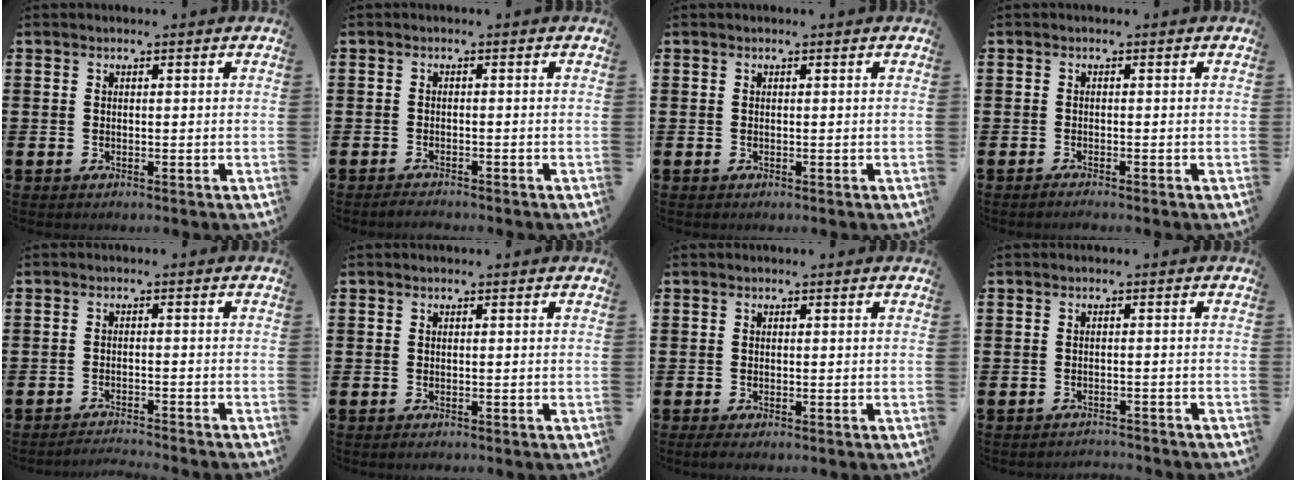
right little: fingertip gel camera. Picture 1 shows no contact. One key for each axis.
{"total": 1.1, "fx": -1.0, "fy": 0.0, "fz": 0.2, "tx": -0.006, "ty": -0.001, "tz": -0.021}
{"total": 0.0}
{"total": 0.8, "fx": -0.6, "fy": 0.0, "fz": 0.4, "tx": -0.007, "ty": -0.002, "tz": -0.013}
{"total": 1.8, "fx": -1.7, "fy": -0.3, "fz": 0.1, "tx": -0.002, "ty": 0.005, "tz": -0.036}
{"total": 0.0}
{"total": 0.7, "fx": -0.3, "fy": 0.1, "fz": 0.6, "tx": -0.010, "ty": 0.000, "tz": -0.007}
{"total": 1.4, "fx": -1.4, "fy": 0.0, "fz": -0.1, "tx": -0.002, "ty": 0.004, "tz": -0.029}